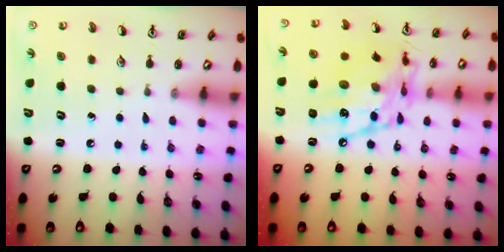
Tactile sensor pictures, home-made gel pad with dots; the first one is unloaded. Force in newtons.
{"total": 17.6, "press": 17.5, "slide": 1.4}